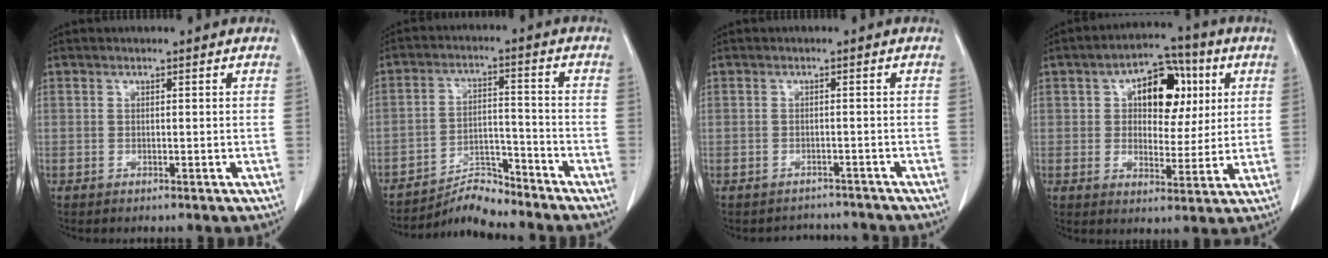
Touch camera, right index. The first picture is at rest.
{"total": 6.3, "force": [-6.3, 0.3, 0.2], "torque": [-0.006, 0.010, -0.106]}
{"total": 3.6, "force": [-3.3, 1.3, -0.7], "torque": [0.009, 0.008, -0.045]}
{"total": 11.0, "force": [3.2, 6.2, 8.4], "torque": [-0.121, 0.030, 0.050]}